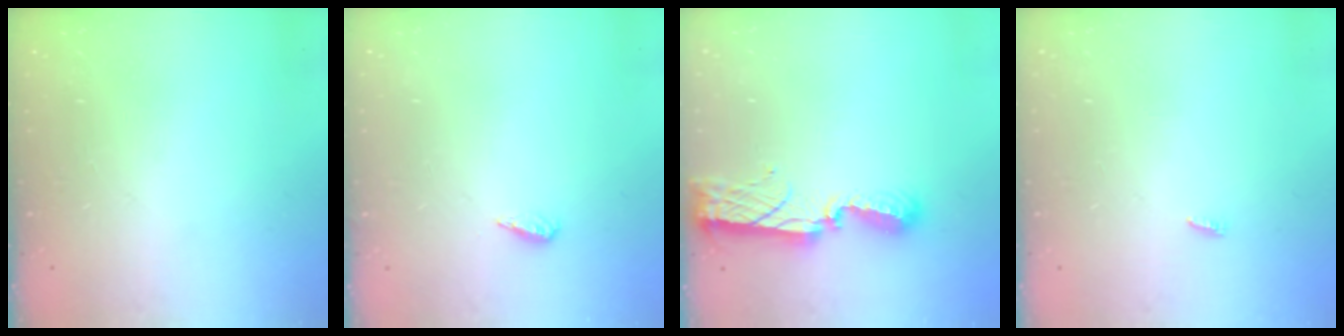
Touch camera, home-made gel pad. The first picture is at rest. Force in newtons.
{"total": 2.2, "press": 2.2, "slide": 0.4}
{"total": 8.3, "press": 8.3, "slide": 0.4}
{"total": 2.3, "press": 2.3, "slide": 0.3}